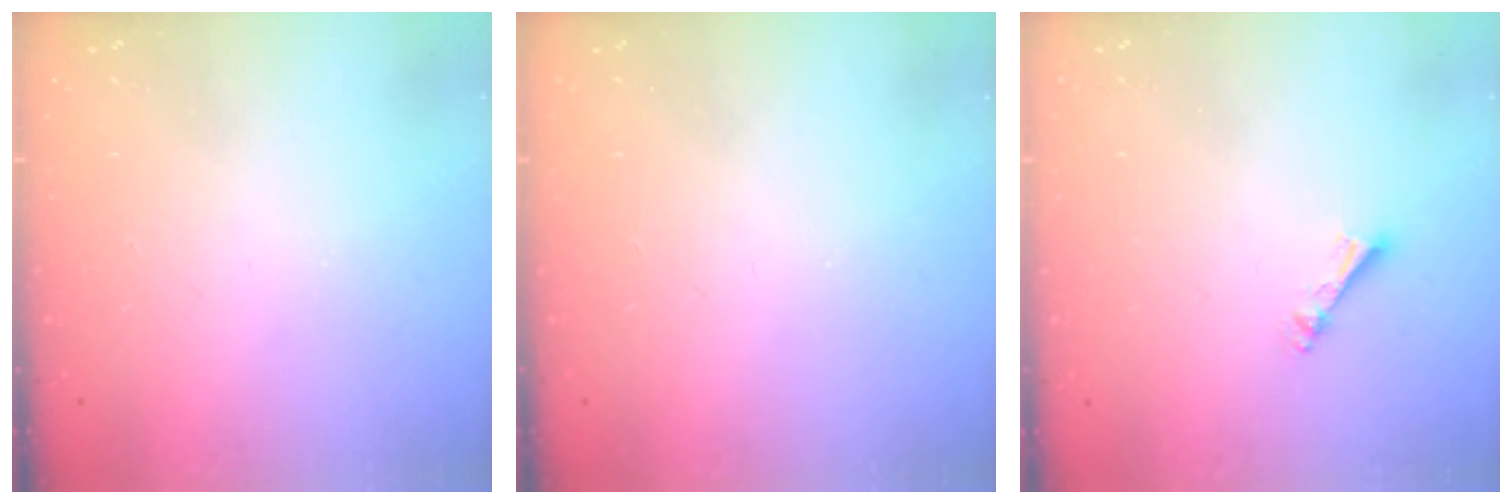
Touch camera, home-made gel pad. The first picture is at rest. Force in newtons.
{"total": 0.0}
{"total": 3.5, "press": 3.5, "slide": 0.1}